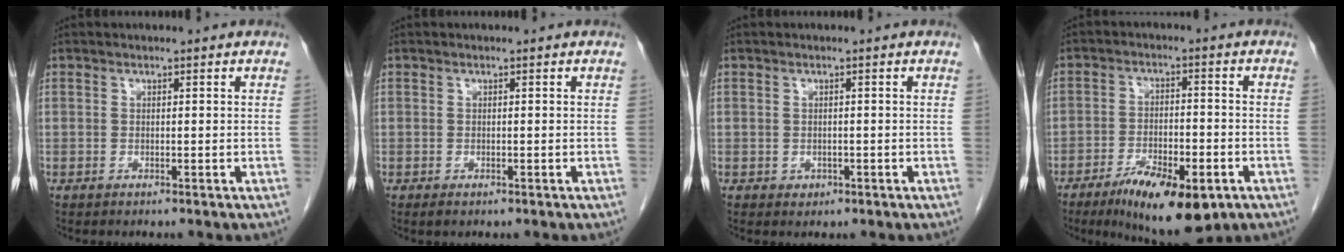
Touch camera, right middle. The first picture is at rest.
{"total": 0.8, "force": [-0.5, 0.5, 0.5], "torque": [-0.011, -0.001, -0.003]}
{"total": 1.0, "force": [-0.3, 0.9, 0.3], "torque": [-0.008, 0.001, -0.001]}
{"total": 12.3, "force": [-7.1, 3.8, 9.3], "torque": [-0.147, -0.015, -0.108]}